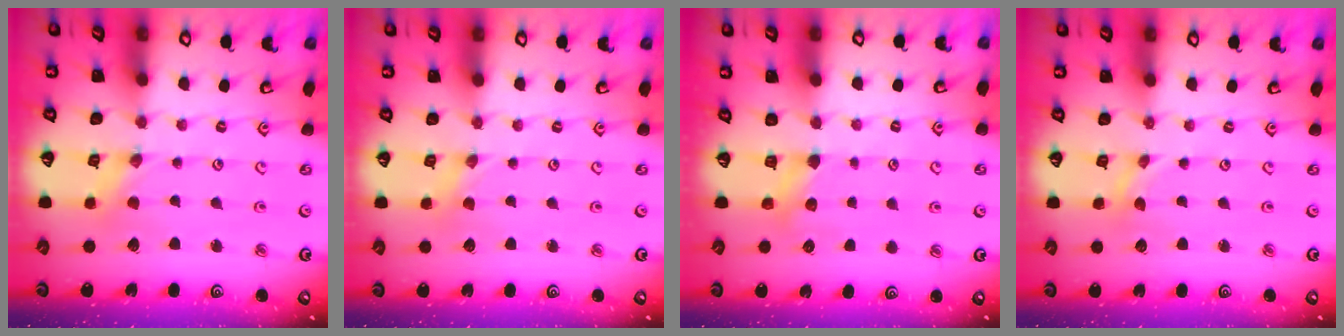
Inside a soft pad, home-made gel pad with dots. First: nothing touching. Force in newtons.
{"total": 0.0}
{"total": 3.9, "press": 3.8, "slide": 0.4}
{"total": 0.0}